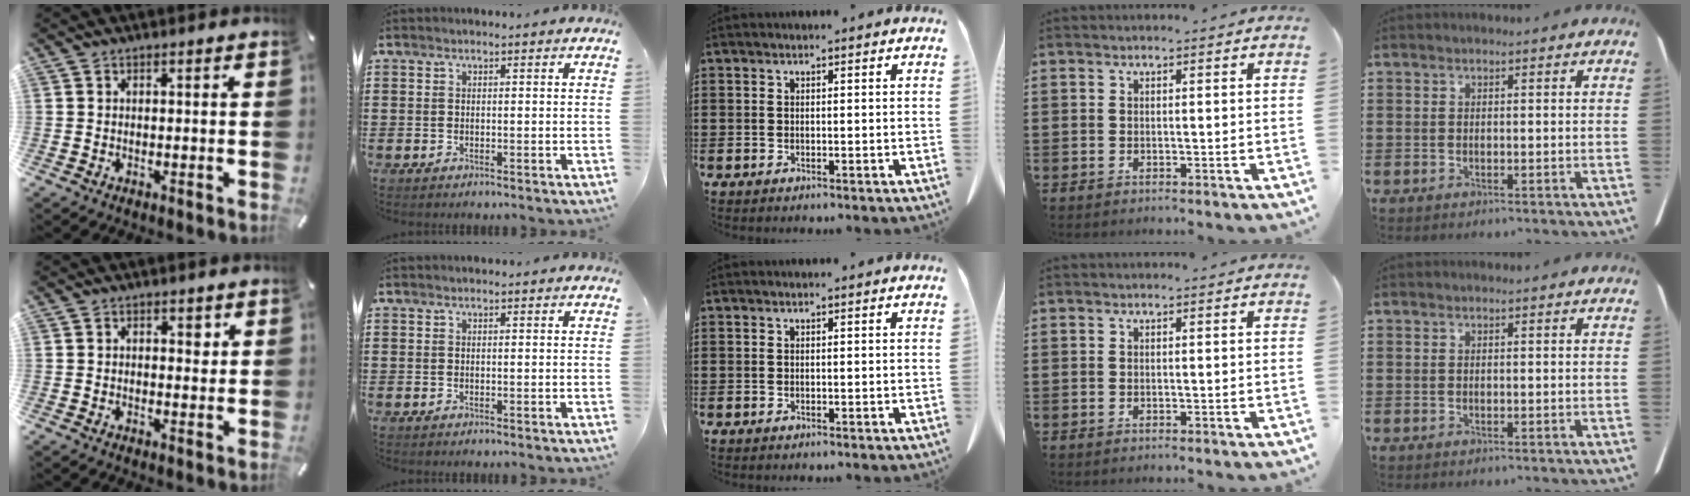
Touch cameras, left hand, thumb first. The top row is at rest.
{"thumb": {"total": 2.3, "force": [0.5, 1.6, 1.7], "torque": [-0.011, -0.002, 0.000]}}